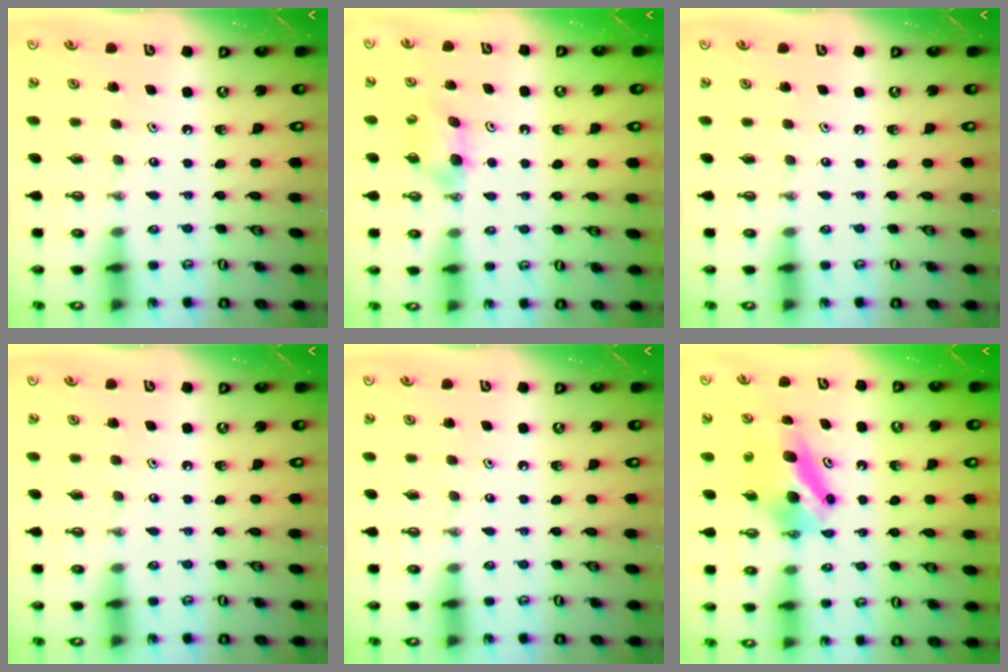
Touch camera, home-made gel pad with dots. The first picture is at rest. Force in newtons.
{"total": 5.9, "press": 2.9, "slide": 5.2}
{"total": 0.0}
{"total": 0.0}
{"total": 0.0}
{"total": 6.1, "press": 6.0, "slide": 0.9}